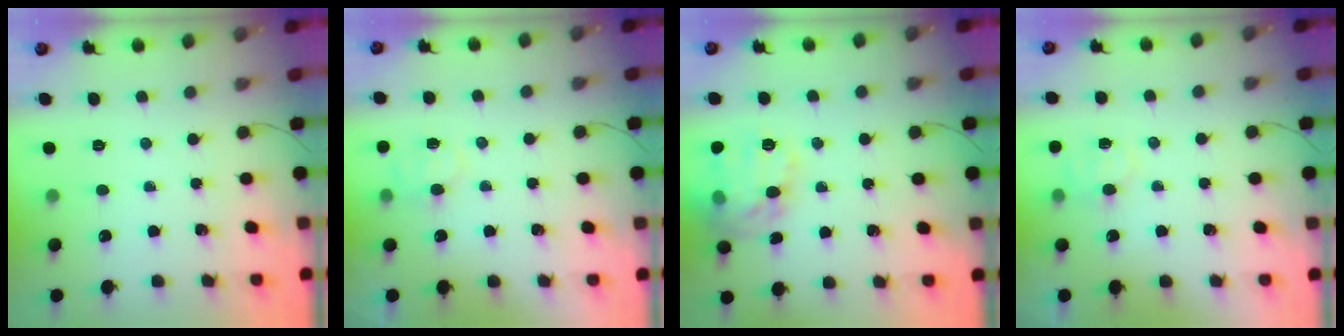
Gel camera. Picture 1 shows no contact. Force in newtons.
{"total": 6.1, "press": 6.0, "slide": 1.2}
{"total": 15.1, "press": 15.1, "slide": 0.7}
{"total": 6.1, "press": 6.0, "slide": 1.2}